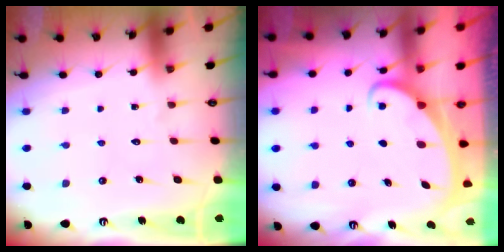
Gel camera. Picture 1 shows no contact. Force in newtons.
{"total": 2.4, "press": 2.4, "slide": 0.3}